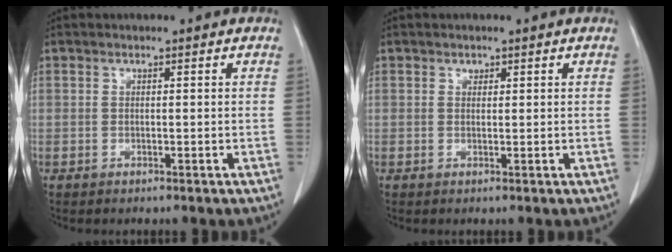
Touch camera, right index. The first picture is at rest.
{"total": 0.7, "force": [0.4, 0.5, 0.2], "torque": [0.001, -0.002, 0.005]}